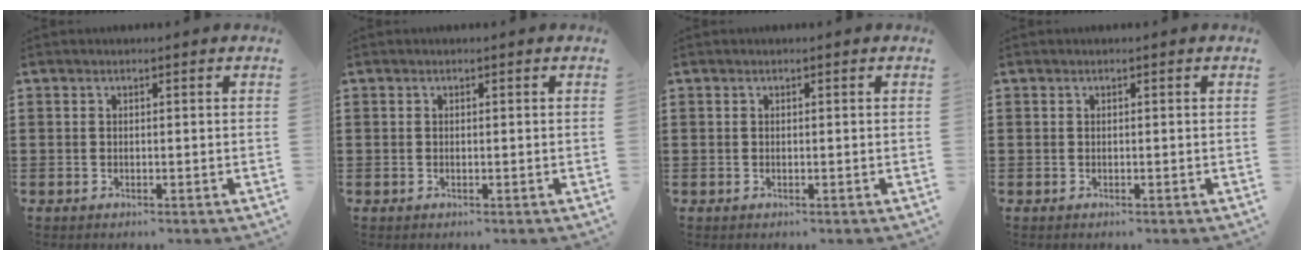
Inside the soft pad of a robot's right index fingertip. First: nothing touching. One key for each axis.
{"total": 0.0}
{"total": 0.0}
{"total": 0.0}